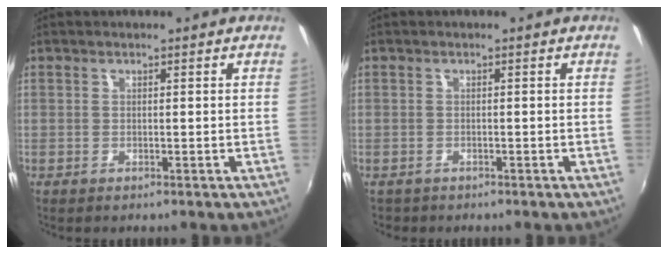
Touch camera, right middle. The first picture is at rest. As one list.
[{"total": 1.4, "force": [-1.0, 1.0, 0.2], "torque": [-0.011, -0.004, -0.016]}]